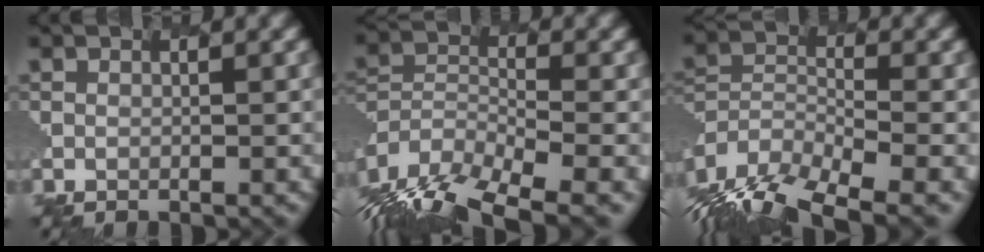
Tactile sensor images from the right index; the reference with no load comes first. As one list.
[{"total": 11.1, "force": [-8.8, 3.7, 5.5], "torque": [-0.129, -0.005, -0.141]}, {"total": 9.9, "force": [-8.1, 3.3, 4.7], "torque": [-0.114, -0.007, -0.139]}]